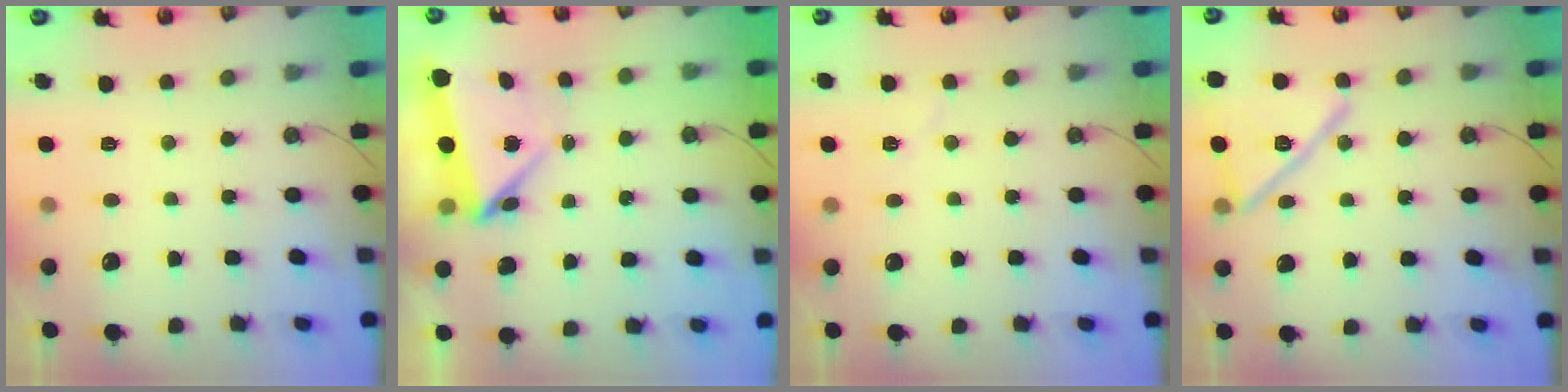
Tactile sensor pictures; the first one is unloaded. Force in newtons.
{"total": 6.1, "press": 4.6, "slide": 4.1}
{"total": 5.4, "press": 4.8, "slide": 2.3}
{"total": 16.3, "press": 16.3, "slide": 0.4}